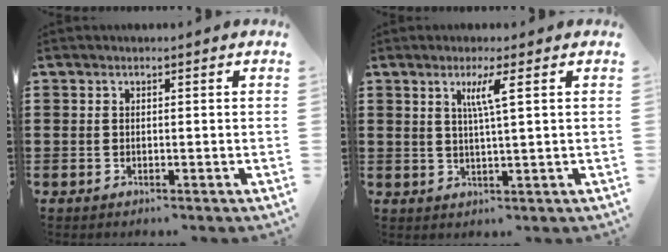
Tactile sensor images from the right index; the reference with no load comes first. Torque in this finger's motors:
{"motor_torque": [0.62, 0.03, 0.26, 0.10]}